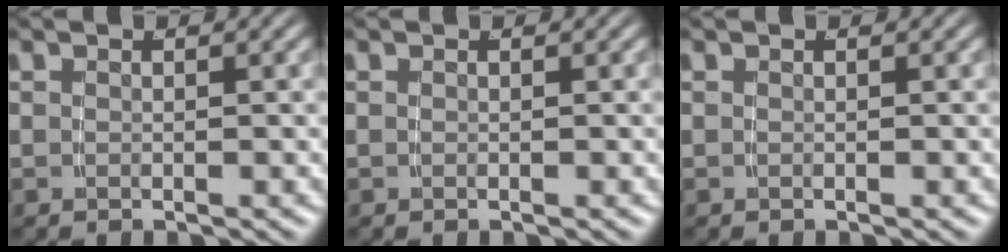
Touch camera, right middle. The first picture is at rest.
{"total": 0.0}
{"total": 0.0}